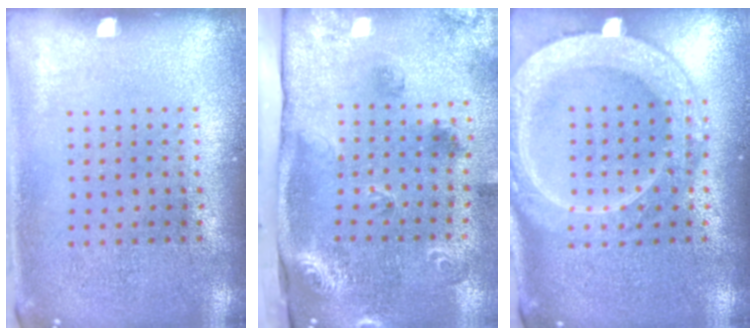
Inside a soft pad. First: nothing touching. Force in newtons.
{"total": 2.3, "press": 1.8, "slide": 1.5}
{"total": 3.8, "press": 3.8, "slide": 0.4}